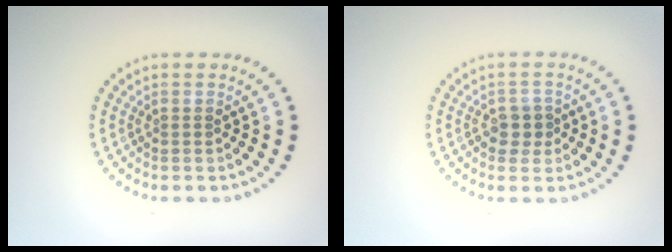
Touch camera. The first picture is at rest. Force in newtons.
{"total": 1.5, "press": 1.4, "slide": 0.6}